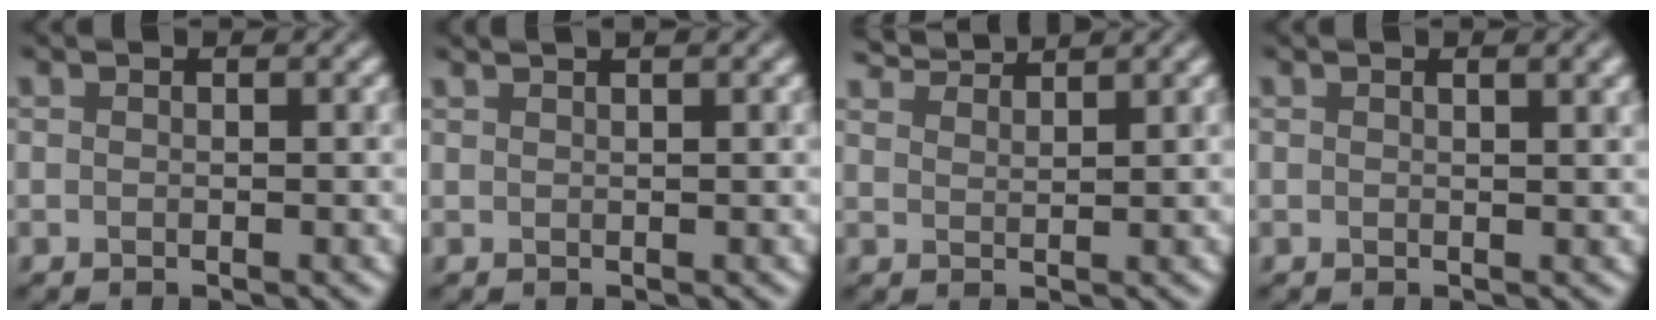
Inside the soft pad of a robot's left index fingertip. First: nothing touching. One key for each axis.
{"total": 1.7, "fx": 1.2, "fy": 0.5, "fz": 1.0, "tx": -0.007, "ty": 0.000, "tz": 0.003}
{"total": 3.0, "fx": 3.0, "fy": 0.1, "fz": 0.3, "tx": 0.003, "ty": 0.008, "tz": 0.048}
{"total": 2.3, "fx": 1.0, "fy": 0.8, "fz": 1.9, "tx": -0.012, "ty": 0.010, "tz": 0.001}